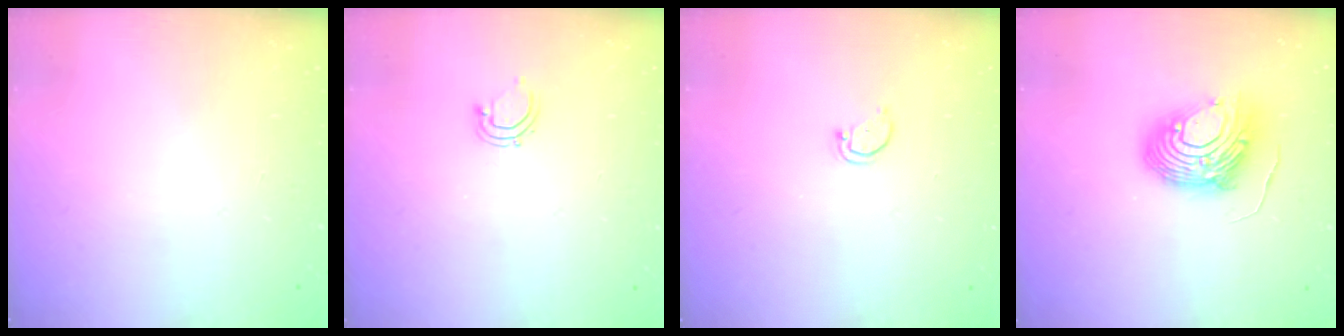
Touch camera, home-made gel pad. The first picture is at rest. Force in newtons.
{"total": 3.9, "press": 3.8, "slide": 0.7}
{"total": 1.8, "press": 1.8, "slide": 0.1}
{"total": 12.2, "press": 12.1, "slide": 0.9}